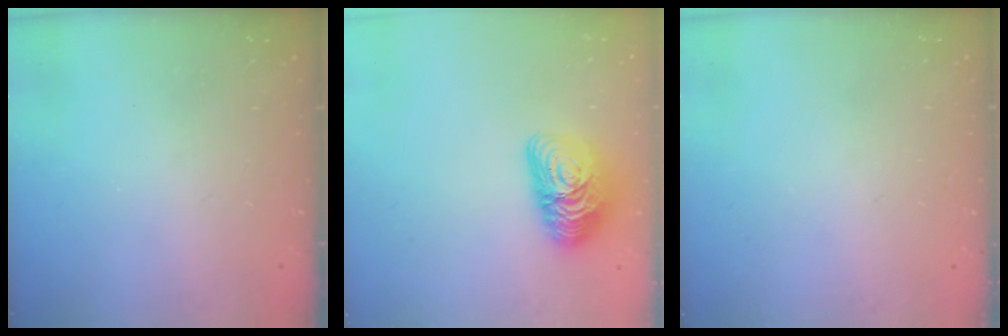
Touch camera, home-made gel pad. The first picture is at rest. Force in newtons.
{"total": 13.0, "press": 13.0, "slide": 0.6}
{"total": 0.0}